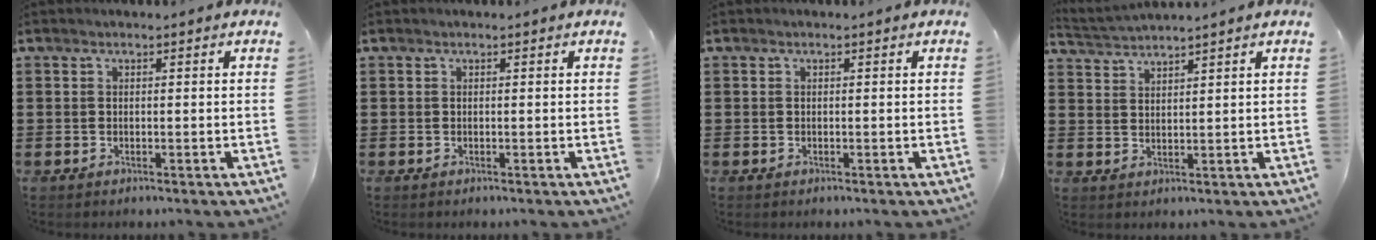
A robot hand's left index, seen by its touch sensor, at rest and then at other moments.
{"total": 0.0}
{"total": 0.0}
{"total": 2.3, "force": [2.2, -0.6, -0.1], "torque": [-0.006, -0.010, 0.043]}